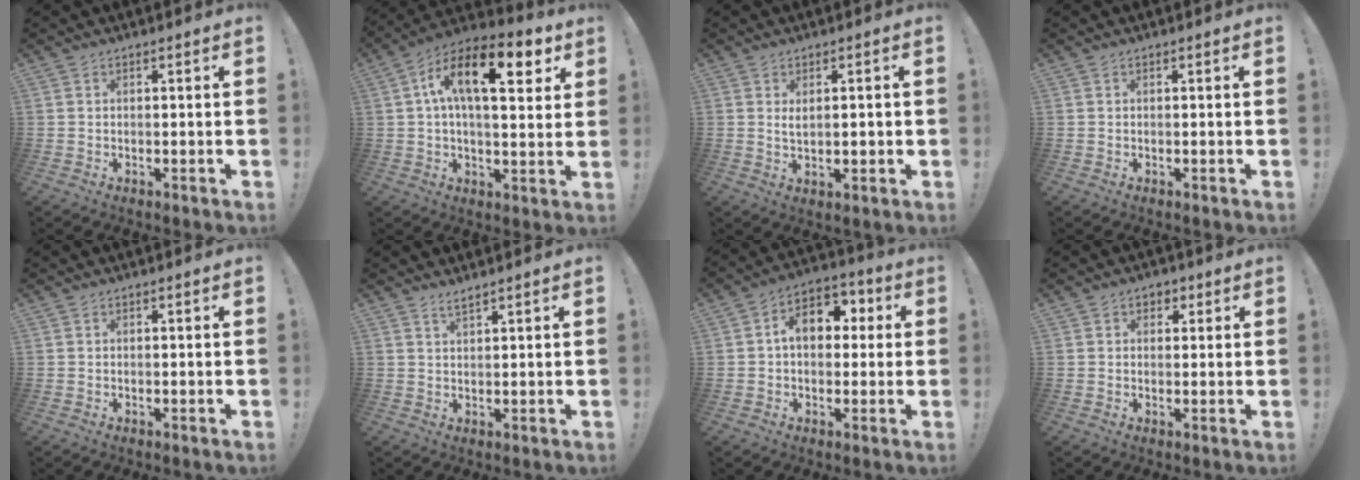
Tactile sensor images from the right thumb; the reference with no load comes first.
{"total": 17.7, "force": [5.9, 7.5, 14.9], "torque": [-0.243, -0.009, 0.089]}
{"total": 3.0, "force": [0.9, 1.0, 2.6], "torque": [-0.035, -0.006, 0.013]}
{"total": 0.0}
{"total": 0.0}
{"total": 2.2, "force": [2.0, -0.1, 1.0], "torque": [-0.021, -0.012, 0.035]}
{"total": 10.5, "force": [1.7, 7.2, 7.4], "torque": [-0.108, 0.011, 0.031]}
{"total": 2.5, "force": [0.9, 2.0, 1.1], "torque": [-0.008, 0.002, 0.013]}